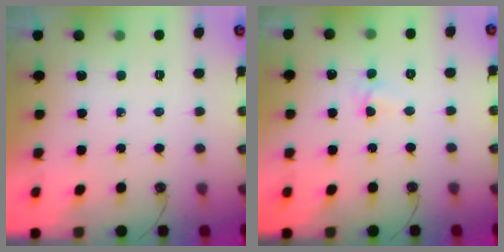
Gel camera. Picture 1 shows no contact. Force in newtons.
{"total": 2.9, "press": 2.9, "slide": 0.4}